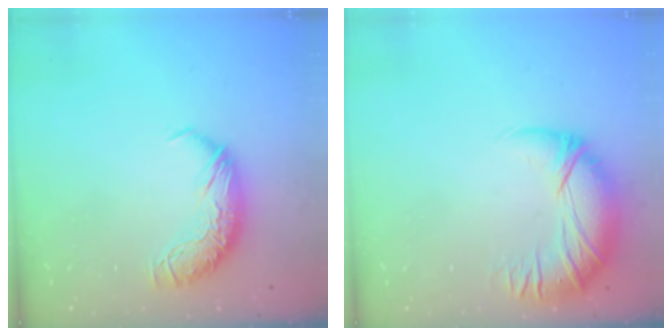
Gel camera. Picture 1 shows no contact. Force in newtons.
{"total": 3.0, "press": 0.1, "slide": 3.0}